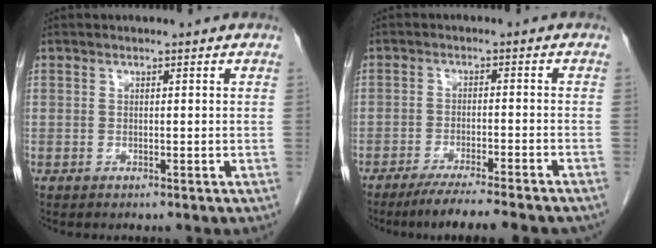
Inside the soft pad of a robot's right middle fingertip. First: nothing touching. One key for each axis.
{"total": 11.2, "fx": -9.5, "fy": 0.2, "fz": 5.8, "tx": -0.069, "ty": -0.023, "tz": -0.140}